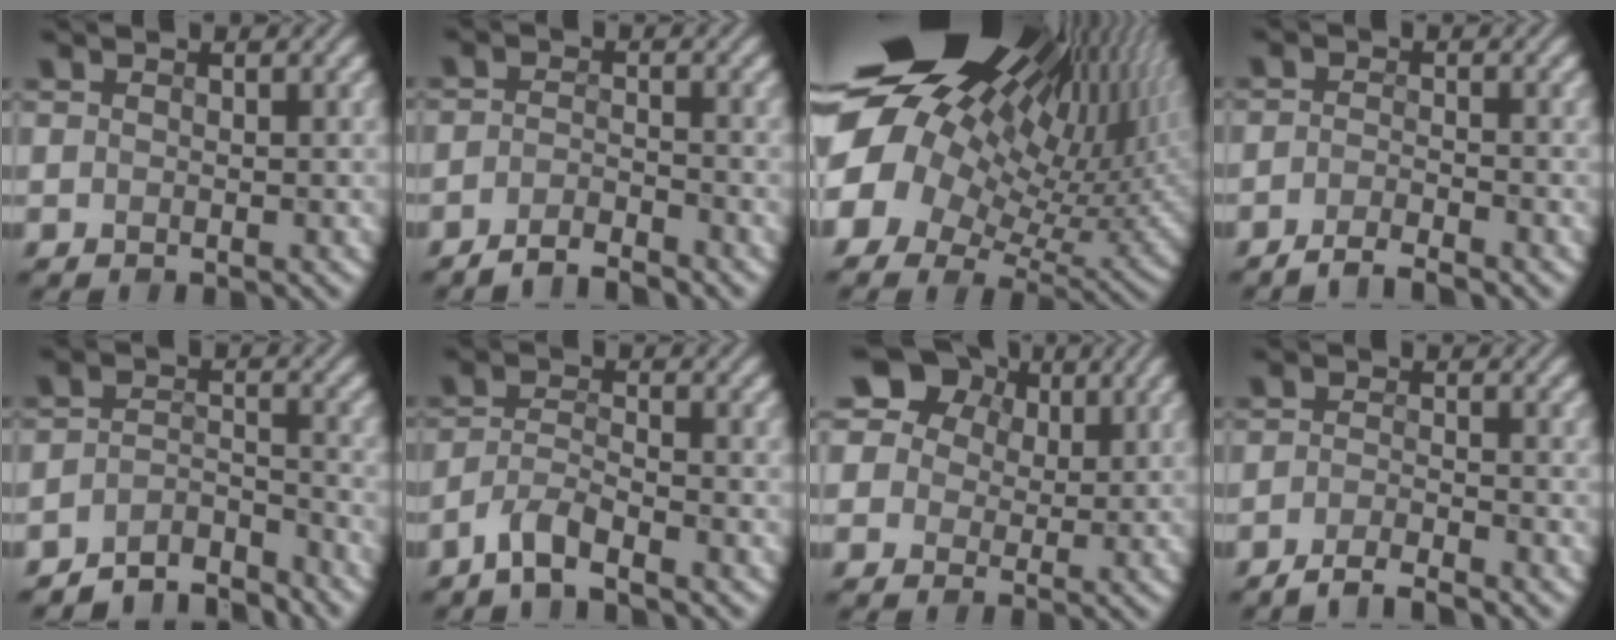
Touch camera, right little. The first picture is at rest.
{"total": 2.6, "force": [-2.4, 0.3, 0.9], "torque": [-0.017, 0.005, -0.047]}
{"total": 21.1, "force": [6.8, 13.4, 14.9], "torque": [-0.289, 0.021, 0.123]}
{"total": 2.4, "force": [-2.1, 0.2, 1.1], "torque": [-0.024, 0.004, -0.045]}
{"total": 5.1, "force": [-4.7, 1.5, 1.3], "torque": [-0.018, 0.000, -0.083]}
{"total": 2.9, "force": [-2.2, 0.4, 1.8], "torque": [-0.043, 0.006, -0.053]}
{"total": 14.9, "force": [6.5, 12.0, 6.0], "torque": [-0.148, 0.041, 0.090]}
{"total": 2.7, "force": [-2.4, 0.3, 1.3], "torque": [-0.027, 0.003, -0.049]}